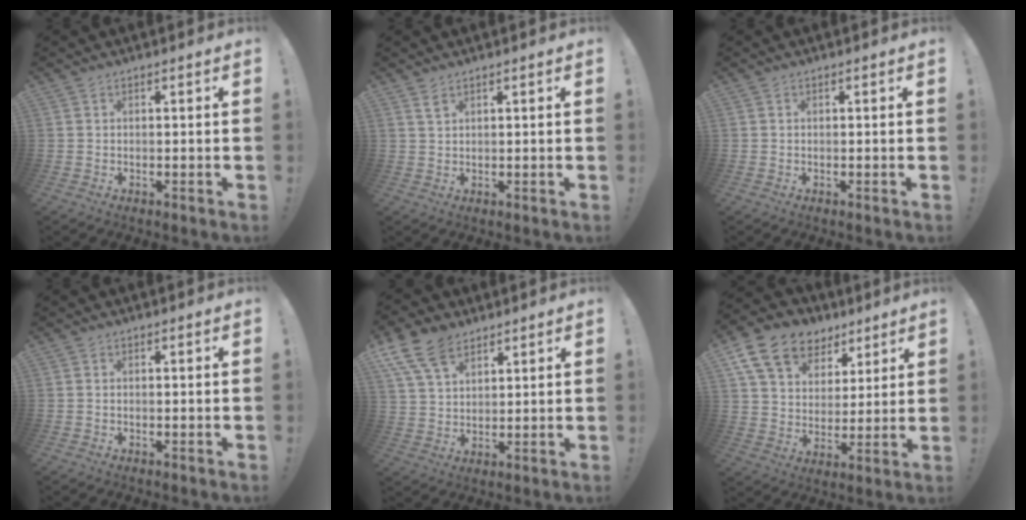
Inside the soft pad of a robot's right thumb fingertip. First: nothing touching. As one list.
[{"total": 2.0, "force": [1.3, 0.9, 1.3], "torque": [-0.016, -0.007, 0.023]}, {"total": 0.0}, {"total": 0.0}, {"total": 11.9, "force": [7.6, 6.9, 6.1], "torque": [-0.114, -0.027, 0.150]}, {"total": 16.0, "force": [9.5, 10.8, 7.0], "torque": [-0.120, -0.050, 0.182]}]